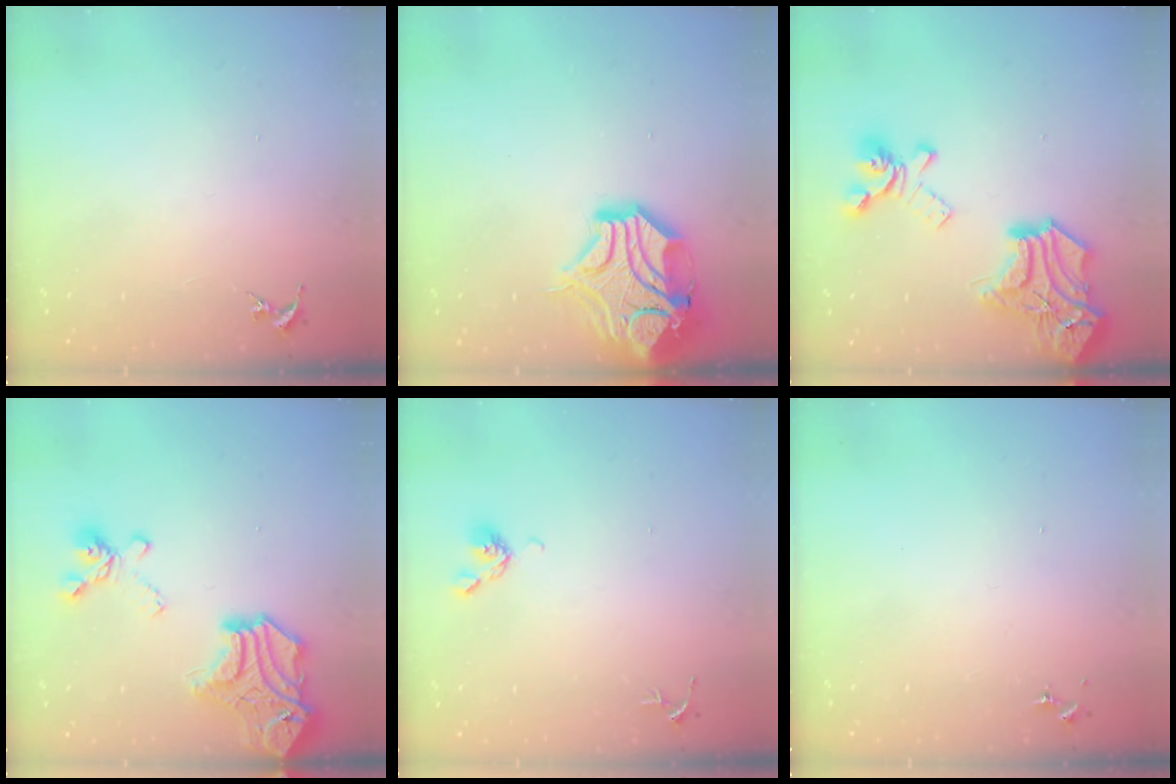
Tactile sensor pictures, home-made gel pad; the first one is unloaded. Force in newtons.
{"total": 17.6, "press": 17.4, "slide": 2.6}
{"total": 24.6, "press": 24.6, "slide": 0.7}
{"total": 21.4, "press": 21.4, "slide": 1.4}
{"total": 4.4, "press": 4.3, "slide": 0.9}
{"total": 0.0}